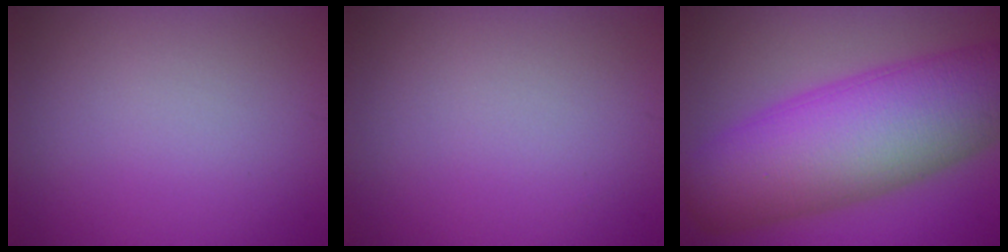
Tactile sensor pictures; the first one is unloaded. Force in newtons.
{"total": 0.0}
{"total": 13.8, "press": 13.8, "slide": 0.2}